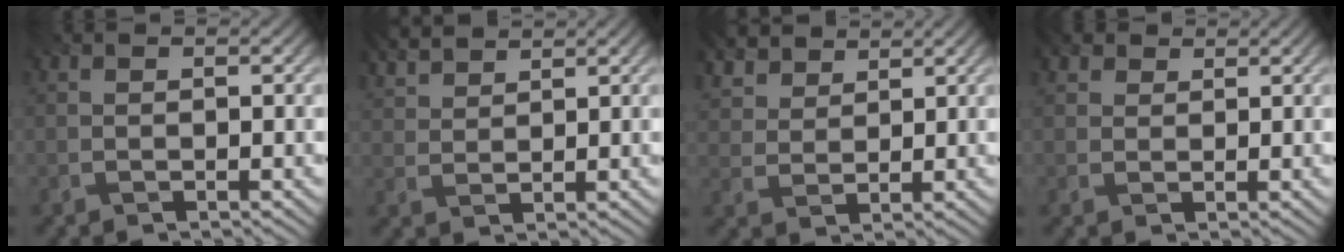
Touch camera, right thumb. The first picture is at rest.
{"total": 4.3, "force": [3.9, 1.1, 1.5], "torque": [-0.040, -0.007, 0.089]}
{"total": 4.9, "force": [4.0, 2.2, 1.9], "torque": [-0.052, 0.007, 0.077]}
{"total": 2.3, "force": [1.6, 1.5, 0.6], "torque": [-0.019, 0.000, 0.034]}